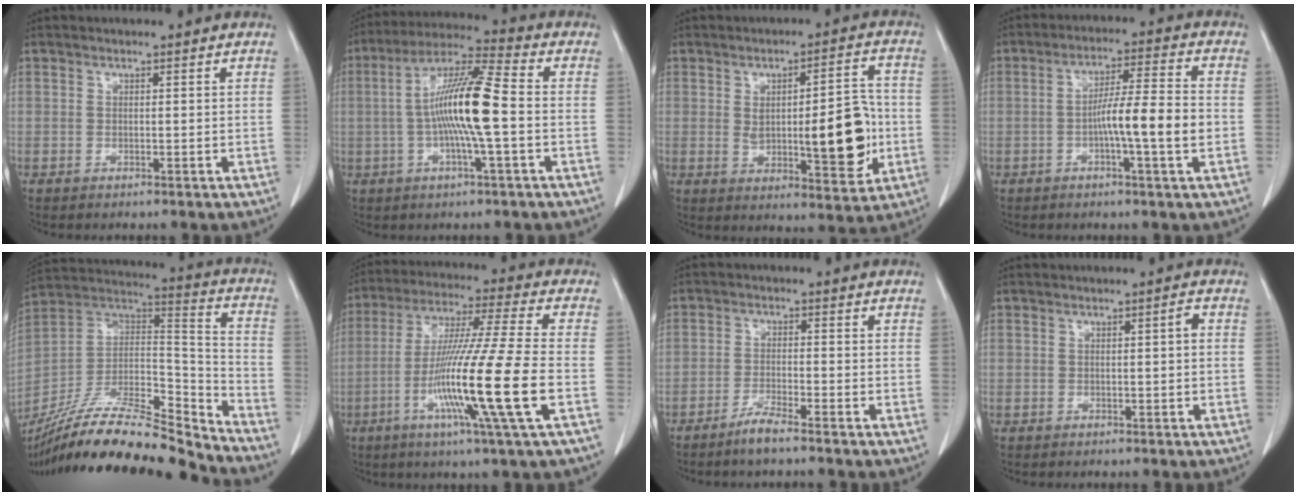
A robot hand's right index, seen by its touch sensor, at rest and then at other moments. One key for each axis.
{"total": 12.4, "fx": -1.1, "fy": 0.4, "fz": 12.3, "tx": -0.234, "ty": 0.011, "tz": -0.029}
{"total": 12.7, "fx": -0.9, "fy": 3.7, "fz": 12.1, "tx": -0.169, "ty": 0.005, "tz": 0.000}
{"total": 9.0, "fx": -1.9, "fy": -0.1, "fz": 8.8, "tx": -0.148, "ty": 0.007, "tz": -0.036}
{"total": 25.9, "fx": -23.0, "fy": 3.4, "fz": 11.5, "tx": -0.200, "ty": 0.013, "tz": -0.383}
{"total": 17.2, "fx": -5.0, "fy": -2.0, "fz": 16.4, "tx": -0.313, "ty": -0.024, "tz": -0.102}
{"total": 3.4, "fx": -2.8, "fy": -0.2, "fz": 2.0, "tx": -0.043, "ty": -0.005, "tz": -0.058}
{"total": 1.0, "fx": 0.0, "fy": 0.1, "fz": 1.0, "tx": -0.014, "ty": 0.002, "tz": 0.000}